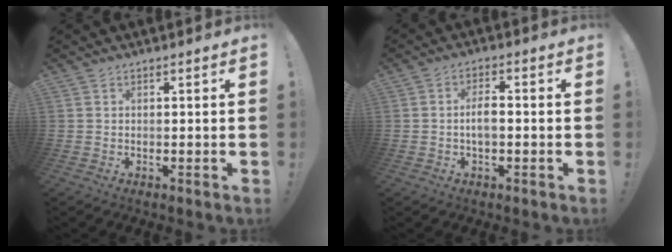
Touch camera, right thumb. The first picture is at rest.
{"total": 4.7, "force": [-0.8, 1.8, 4.2], "torque": [-0.090, 0.005, -0.021]}